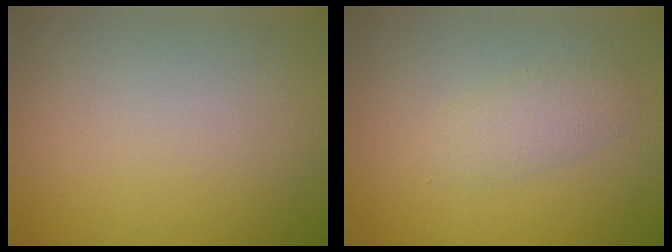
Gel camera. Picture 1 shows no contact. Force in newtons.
{"total": 1.9, "press": 1.9, "slide": 0.0}